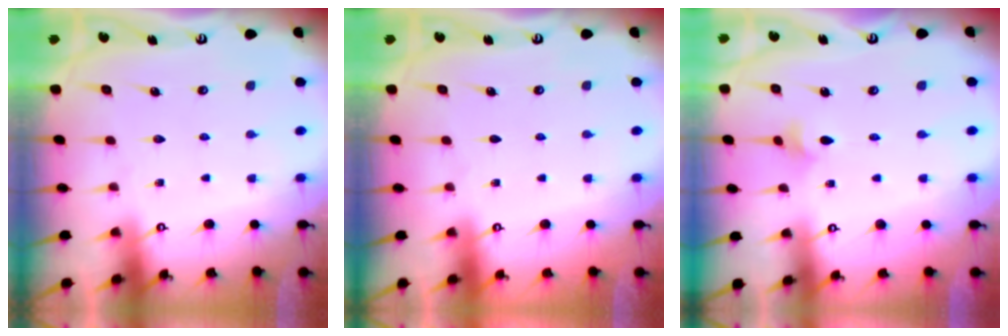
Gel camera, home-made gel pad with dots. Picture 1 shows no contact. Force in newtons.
{"total": 0.0}
{"total": 3.0, "press": 2.9, "slide": 0.8}